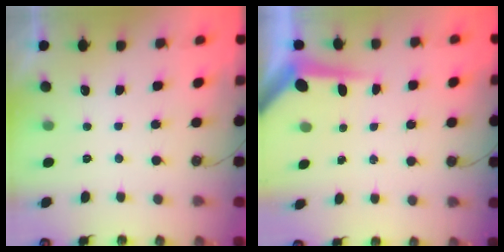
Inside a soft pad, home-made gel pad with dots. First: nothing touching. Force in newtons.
{"total": 4.9, "press": 4.9, "slide": 0.4}